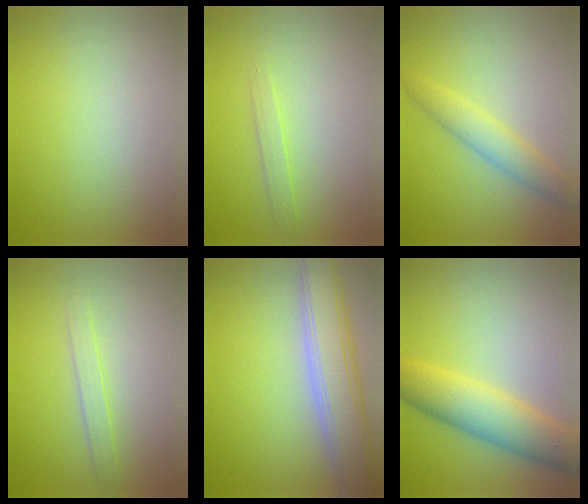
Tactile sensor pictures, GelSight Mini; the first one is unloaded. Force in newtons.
{"total": 1.2, "press": 1.2, "slide": 0.1}
{"total": 2.9, "press": 2.9, "slide": 0.0}
{"total": 1.6, "press": 1.6, "slide": 0.1}
{"total": 6.8, "press": 6.8, "slide": 0.4}
{"total": 6.5, "press": 6.5, "slide": 0.2}